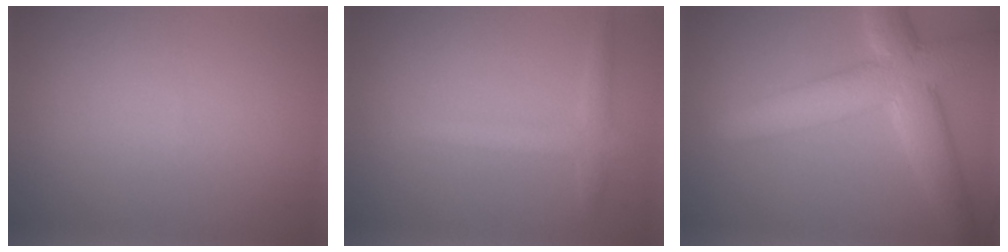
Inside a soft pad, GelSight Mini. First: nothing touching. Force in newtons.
{"total": 2.1, "press": 2.1, "slide": 0.2}
{"total": 7.9, "press": 7.8, "slide": 0.7}